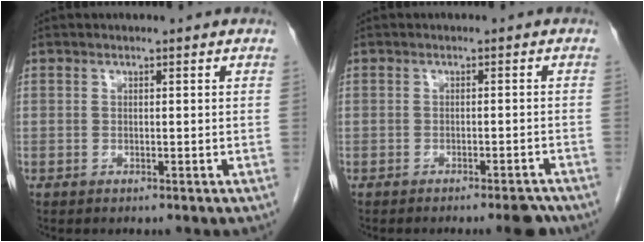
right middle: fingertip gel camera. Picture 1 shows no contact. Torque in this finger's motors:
{"motor_torque": [0.18, 0.17, 0.01, 0.03]}